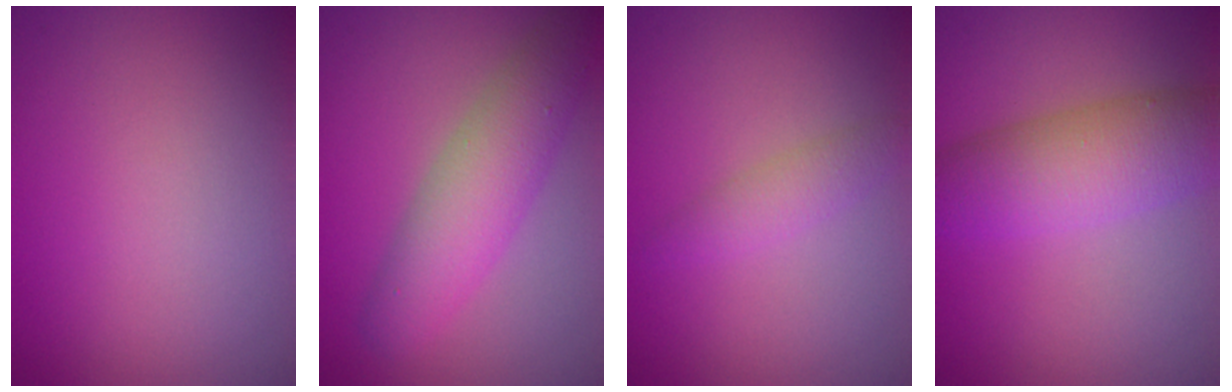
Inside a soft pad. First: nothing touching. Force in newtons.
{"total": 5.3, "press": 5.3, "slide": 0.1}
{"total": 1.8, "press": 1.8, "slide": 0.0}
{"total": 6.1, "press": 6.1, "slide": 0.1}